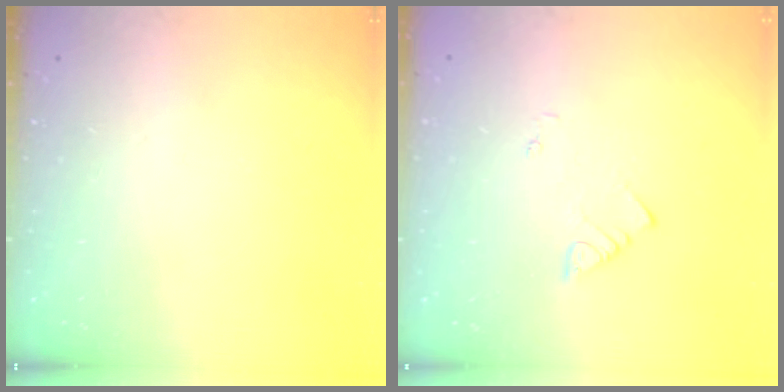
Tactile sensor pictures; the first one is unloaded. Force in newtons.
{"total": 2.1, "press": 2.1, "slide": 0.4}